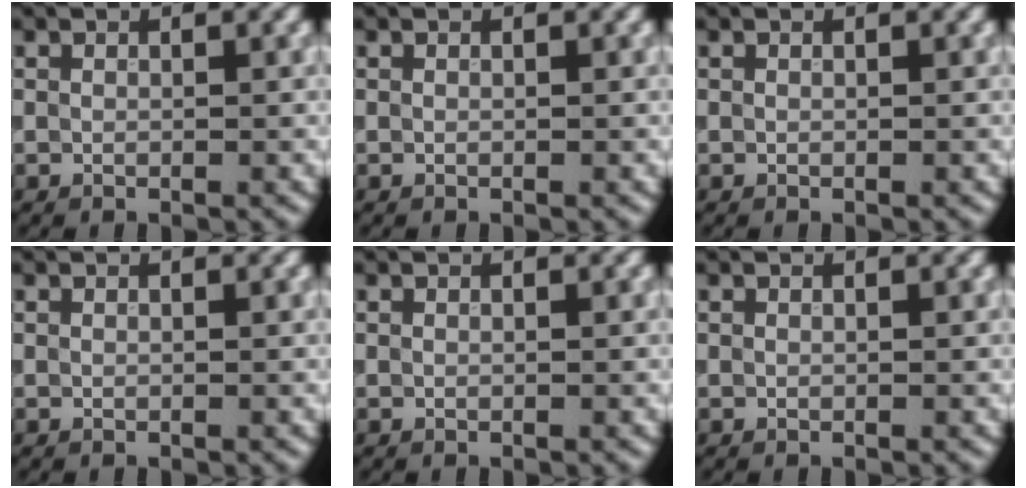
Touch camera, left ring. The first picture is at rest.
{"total": 0.0}
{"total": 0.0}
{"total": 0.0}
{"total": 0.0}
{"total": 0.0}